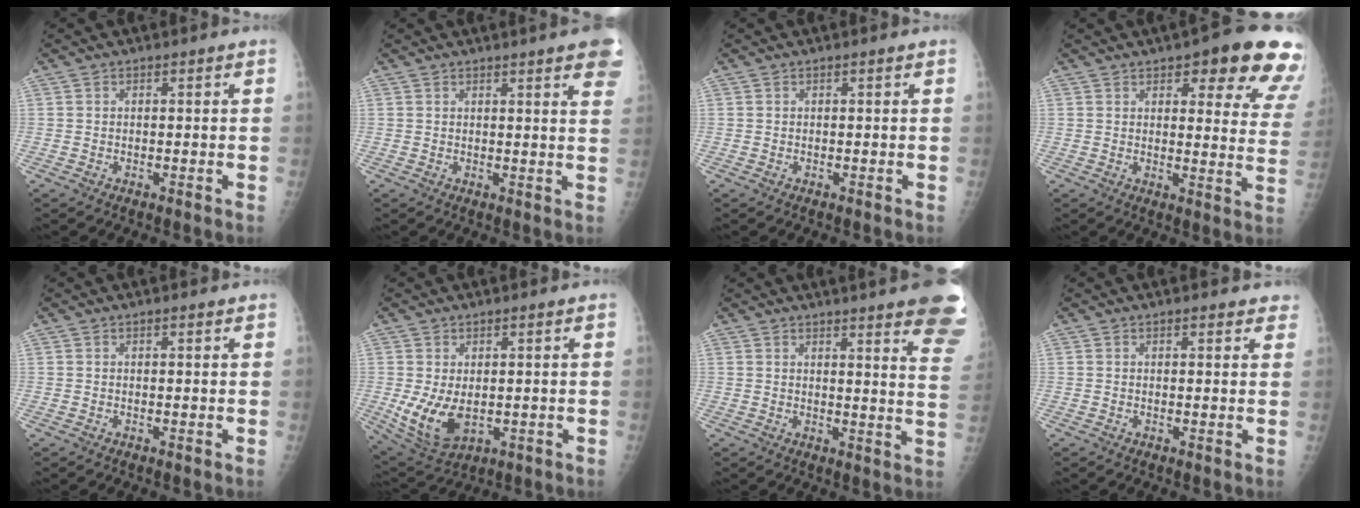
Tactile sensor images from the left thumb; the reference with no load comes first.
{"total": 9.1, "force": [5.7, 1.2, 6.9], "torque": [-0.067, -0.010, 0.056]}
{"total": 0.0}
{"total": 17.7, "force": [10.6, 5.7, 12.9], "torque": [-0.116, -0.040, 0.116]}
{"total": 0.7, "force": [0.5, 0.2, 0.5], "torque": [-0.008, -0.002, 0.007]}
{"total": 8.8, "force": [-0.2, 5.3, 7.0], "torque": [-0.124, -0.019, 0.016]}
{"total": 17.7, "force": [12.9, 2.2, 11.9], "torque": [-0.126, -0.071, 0.136]}
{"total": 3.2, "force": [2.6, 1.2, 1.4], "torque": [0.009, -0.003, 0.024]}